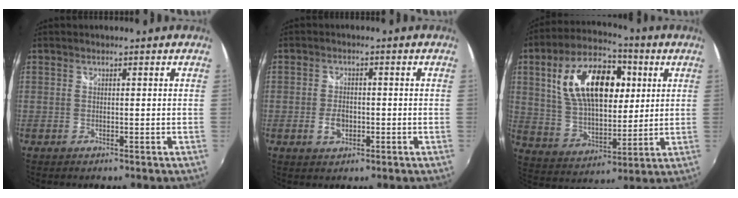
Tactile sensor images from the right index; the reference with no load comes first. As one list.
[{"total": 3.7, "force": [-1.2, 2.5, 2.5], "torque": [-0.050, -0.002, -0.019]}, {"total": 20.2, "force": [5.7, 11.2, 15.8], "torque": [-0.296, 0.029, 0.108]}]